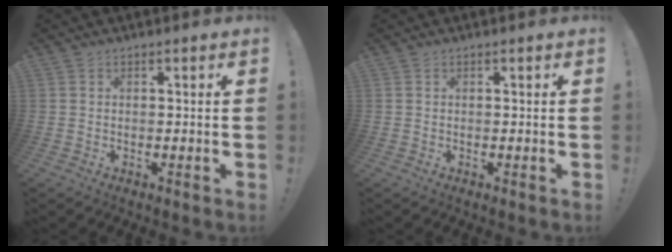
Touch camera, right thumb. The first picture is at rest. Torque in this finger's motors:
{"motor_torque": [-0.02, 0.02, 0.12, -0.04, 0.02]}